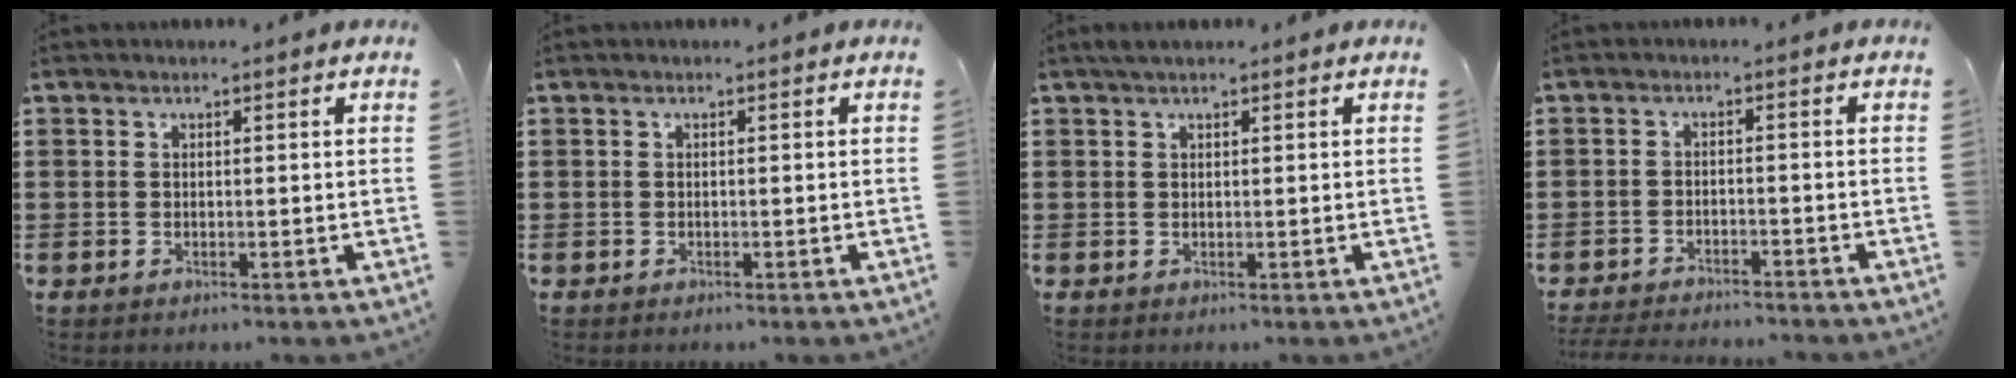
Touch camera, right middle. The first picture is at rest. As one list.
[{"total": 0.0}, {"total": 1.1, "force": [0.8, 0.4, 0.6], "torque": [-0.014, 0.004, 0.013]}, {"total": 3.2, "force": [-3.1, 0.2, 0.4], "torque": [-0.015, -0.002, -0.068]}]